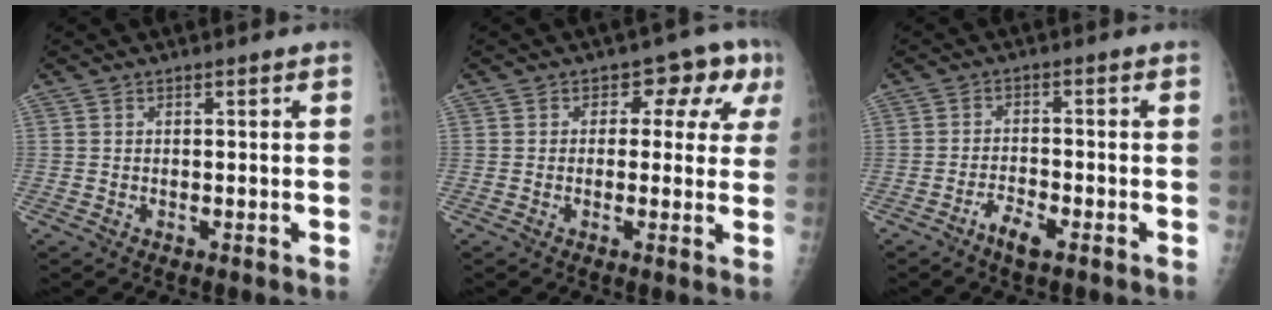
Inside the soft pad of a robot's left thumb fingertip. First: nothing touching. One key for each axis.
{"total": 7.8, "fx": 2.2, "fy": 5.1, "fz": 5.5, "tx": -0.015, "ty": 0.009, "tz": 0.015}
{"total": 3.9, "fx": -2.6, "fy": 1.2, "fz": 2.6, "tx": -0.051, "ty": 0.015, "tz": -0.048}